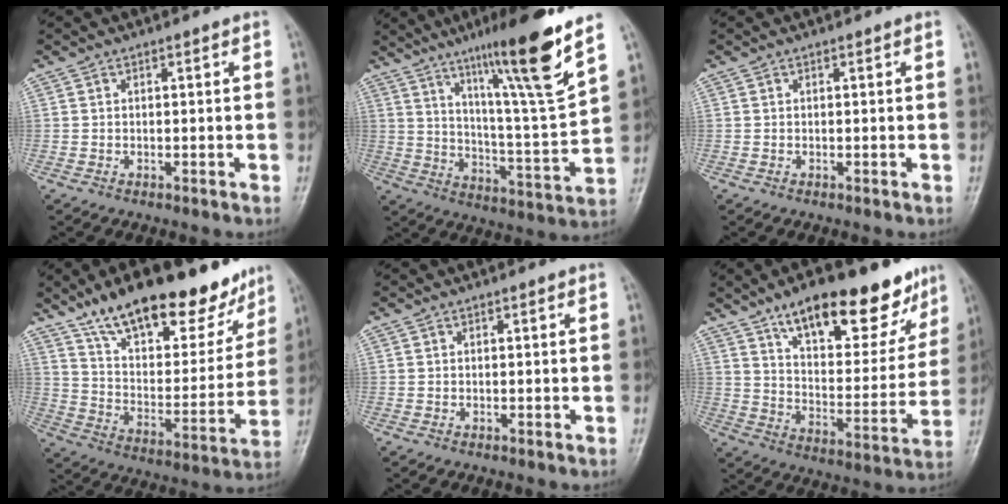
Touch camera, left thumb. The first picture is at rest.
{"total": 18.9, "force": [12.1, 0.5, 14.5], "torque": [-0.210, -0.069, 0.195]}
{"total": 0.0}
{"total": 24.8, "force": [17.9, 9.6, 14.2], "torque": [-0.168, -0.068, 0.284]}
{"total": 0.0}
{"total": 22.4, "force": [14.7, 8.6, 14.6], "torque": [-0.160, -0.053, 0.227]}